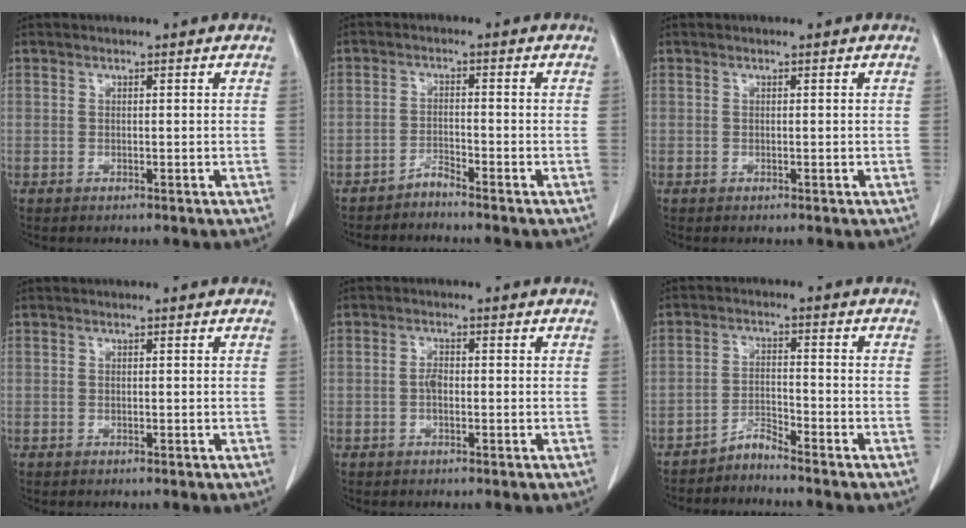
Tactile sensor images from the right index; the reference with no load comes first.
{"total": 2.1, "force": [-2.0, -0.4, 0.3], "torque": [-0.005, -0.004, -0.040]}
{"total": 0.0}
{"total": 0.0}
{"total": 1.7, "force": [-0.2, 0.8, 1.5], "torque": [-0.025, 0.004, -0.003]}
{"total": 2.9, "force": [-2.9, -0.6, 0.3], "torque": [-0.005, -0.015, -0.055]}